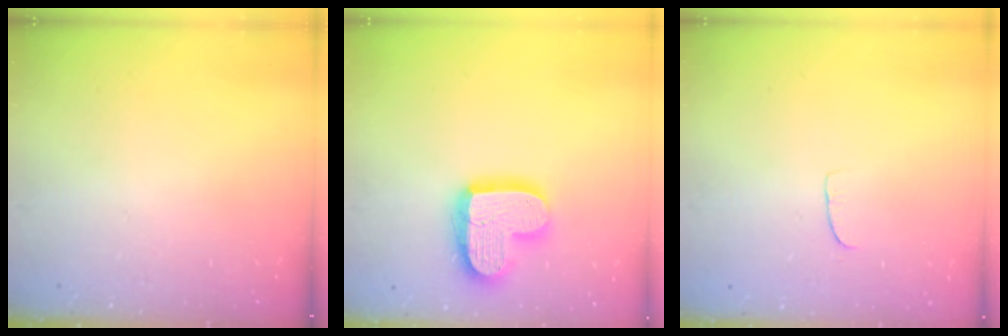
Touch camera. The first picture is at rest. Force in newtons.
{"total": 16.4, "press": 16.4, "slide": 1.1}
{"total": 5.7, "press": 5.7, "slide": 0.5}